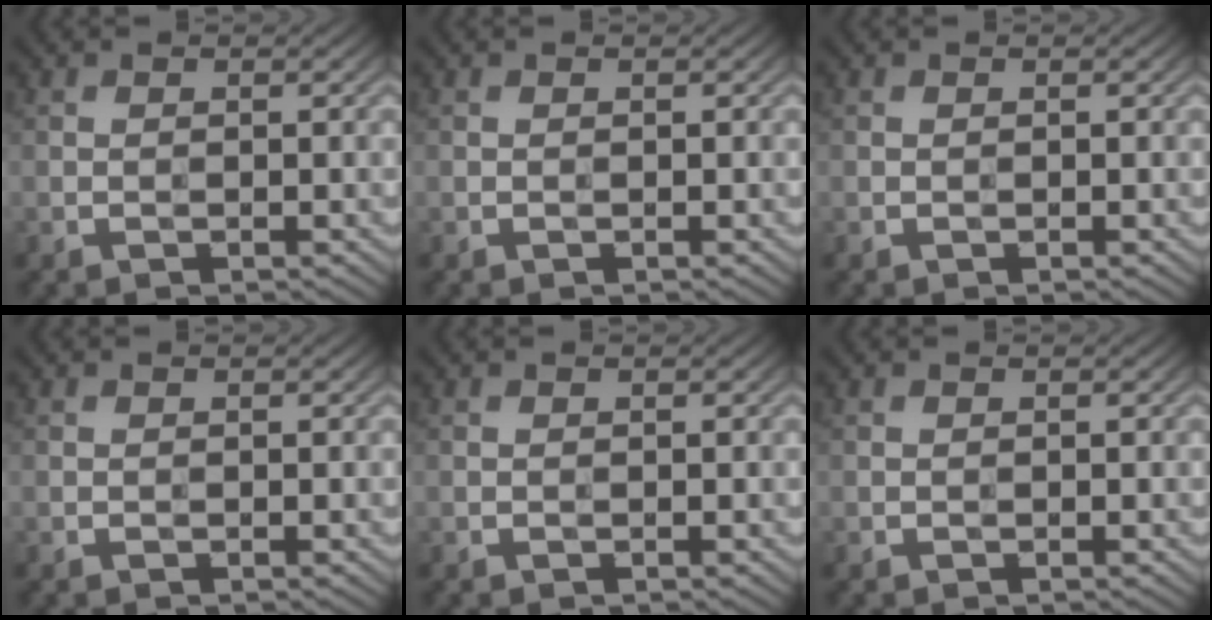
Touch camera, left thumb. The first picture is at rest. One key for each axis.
{"total": 0.0}
{"total": 0.0}
{"total": 0.0}
{"total": 0.0}
{"total": 0.0}